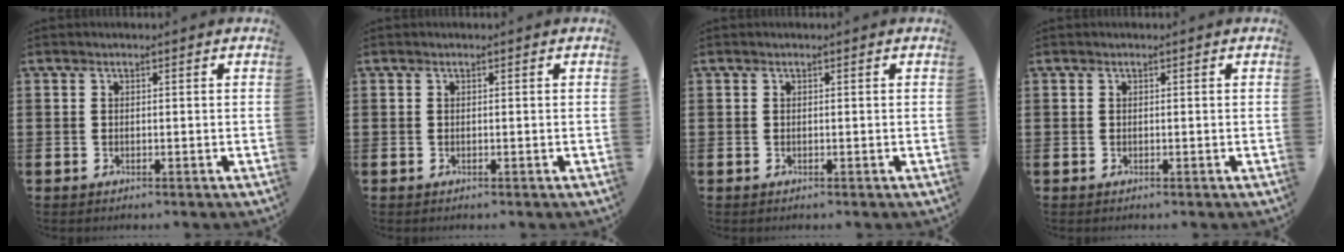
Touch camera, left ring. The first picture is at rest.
{"total": 0.0}
{"total": 0.0}
{"total": 0.0}